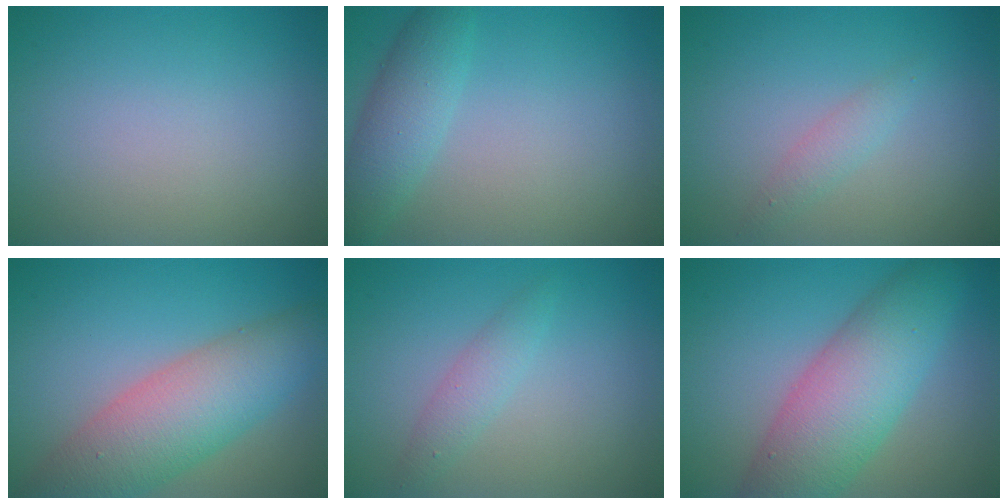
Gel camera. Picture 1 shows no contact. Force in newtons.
{"total": 3.5, "press": 3.5, "slide": 0.1}
{"total": 1.4, "press": 1.4, "slide": 0.0}
{"total": 8.1, "press": 8.1, "slide": 0.3}
{"total": 1.8, "press": 1.8, "slide": 0.1}
{"total": 8.4, "press": 8.4, "slide": 0.0}